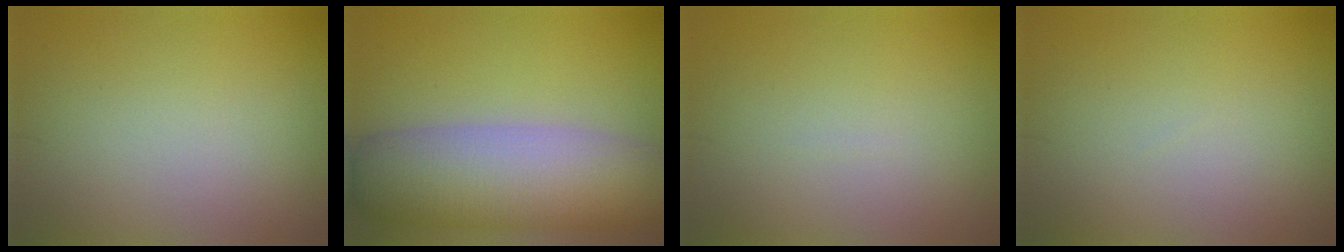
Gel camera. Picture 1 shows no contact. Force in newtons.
{"total": 10.8, "press": 10.8, "slide": 1.0}
{"total": 0.0}
{"total": 0.0}